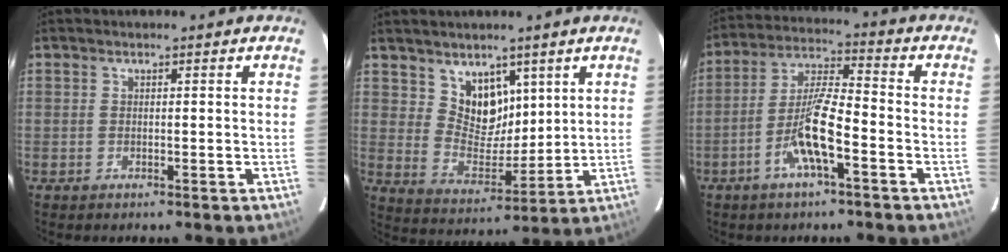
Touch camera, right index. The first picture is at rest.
{"total": 8.6, "force": [5.1, 6.0, 3.5], "torque": [-0.053, -0.002, 0.105]}
{"total": 9.7, "force": [-4.5, 1.6, 8.5], "torque": [-0.178, 0.002, -0.085]}